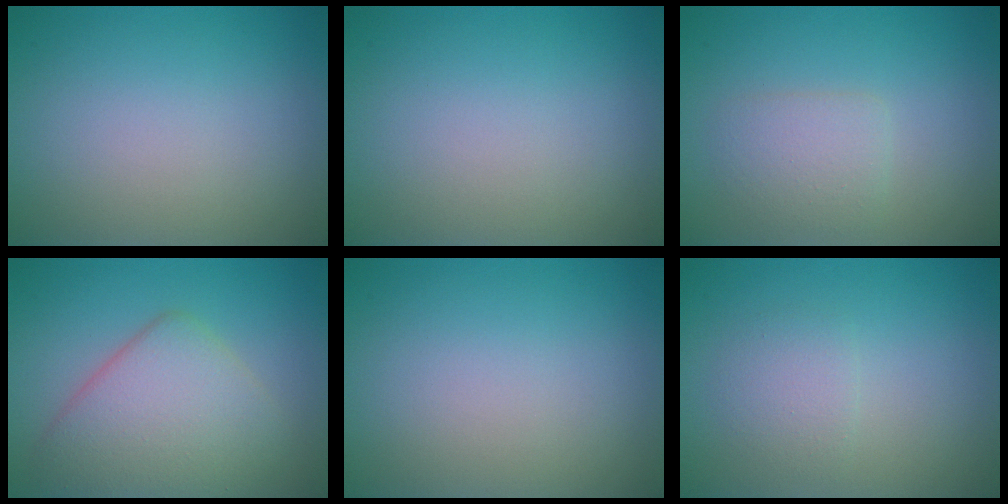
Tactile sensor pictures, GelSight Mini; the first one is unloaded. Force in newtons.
{"total": 0.0}
{"total": 2.2, "press": 2.2, "slide": 0.1}
{"total": 6.3, "press": 6.3, "slide": 0.2}
{"total": 0.0}
{"total": 2.9, "press": 2.9, "slide": 0.2}